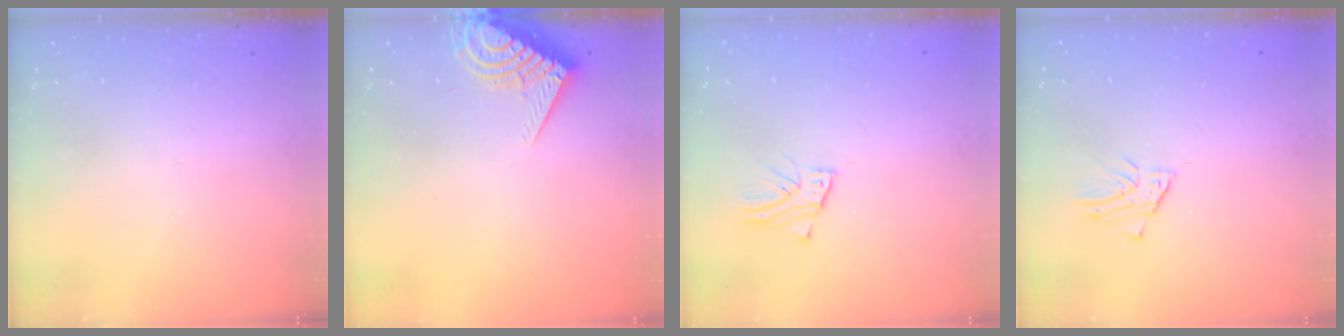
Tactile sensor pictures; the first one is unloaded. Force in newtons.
{"total": 8.3, "press": 8.2, "slide": 0.9}
{"total": 3.7, "press": 3.7, "slide": 0.2}
{"total": 1.5, "press": 1.5, "slide": 0.1}